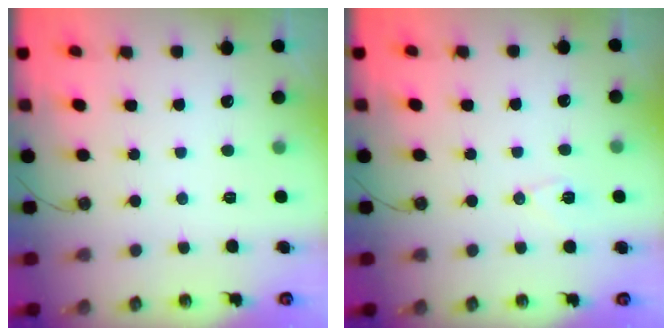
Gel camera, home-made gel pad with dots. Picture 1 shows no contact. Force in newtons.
{"total": 6.7, "press": 6.4, "slide": 2.1}